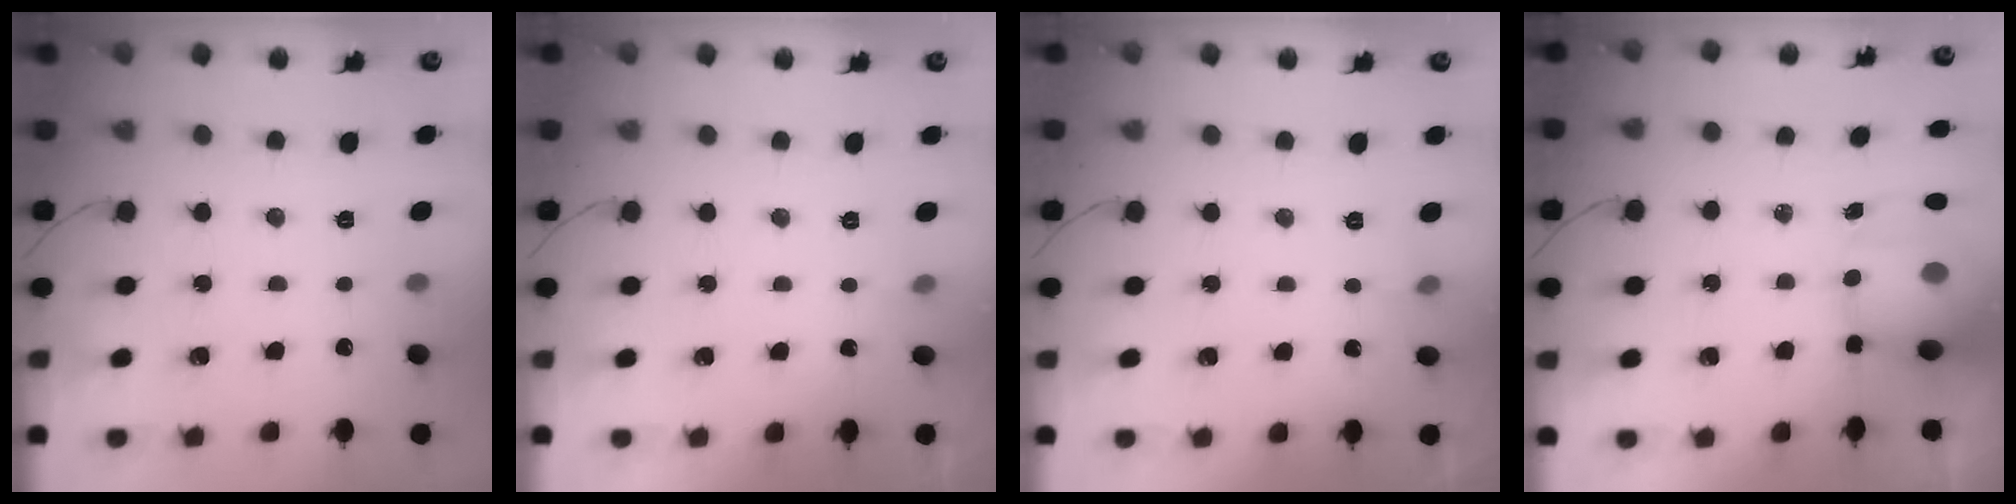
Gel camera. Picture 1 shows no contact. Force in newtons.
{"total": 2.5, "press": 2.4, "slide": 1.0}
{"total": 3.4, "press": 3.1, "slide": 1.3}
{"total": 13.2, "press": 12.8, "slide": 3.1}